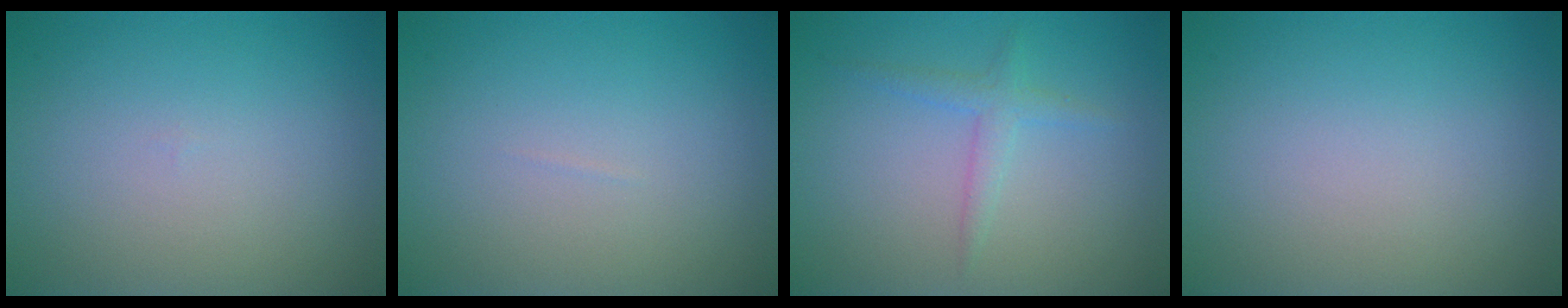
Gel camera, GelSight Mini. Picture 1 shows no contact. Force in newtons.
{"total": 0.0}
{"total": 1.6, "press": 1.6, "slide": 0.1}
{"total": 0.0}